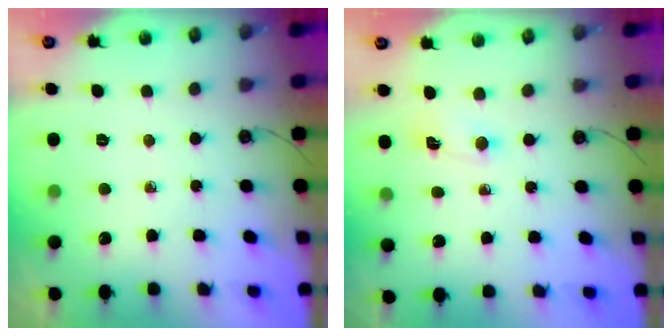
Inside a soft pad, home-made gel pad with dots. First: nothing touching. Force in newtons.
{"total": 1.4, "press": 1.2, "slide": 0.7}